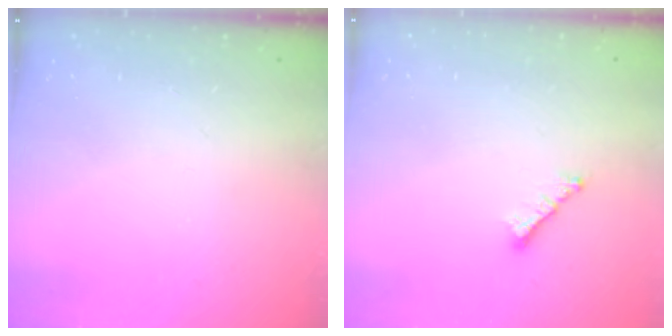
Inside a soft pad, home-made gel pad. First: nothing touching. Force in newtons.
{"total": 1.8, "press": 1.7, "slide": 0.5}